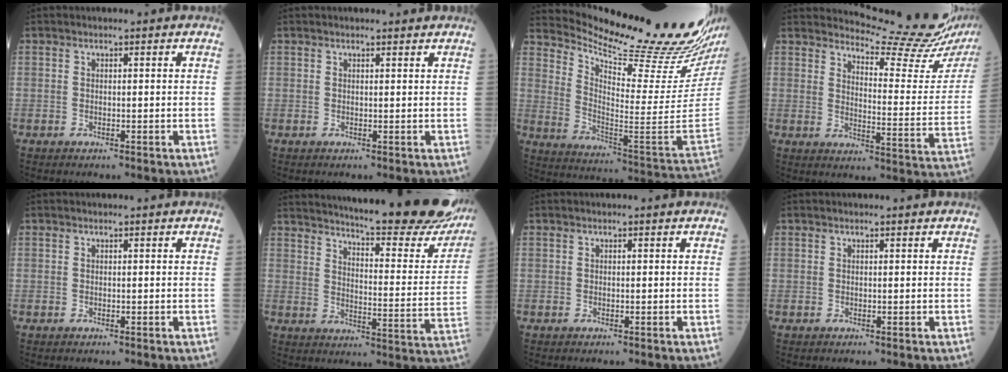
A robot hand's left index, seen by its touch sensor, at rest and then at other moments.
{"total": 1.4, "force": [1.4, 0.1, 0.3], "torque": [-0.008, 0.003, 0.017]}
{"total": 25.2, "force": [23.2, -0.8, 9.7], "torque": [-0.172, -0.130, 0.322]}
{"total": 16.1, "force": [15.5, -1.5, 3.8], "torque": [-0.061, -0.110, 0.184]}
{"total": 0.0}
{"total": 29.1, "force": [25.7, 3.8, 13.1], "torque": [-0.198, -0.093, 0.313]}
{"total": 0.0}
{"total": 0.0}